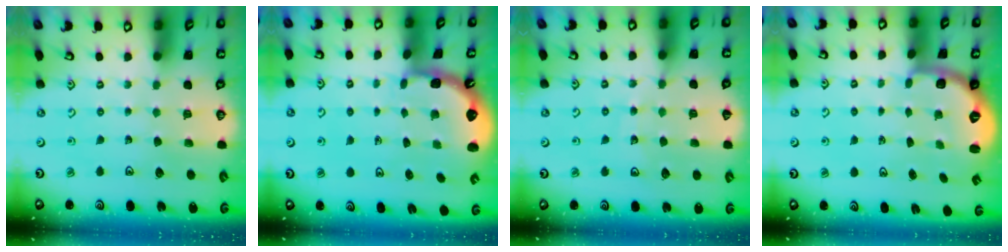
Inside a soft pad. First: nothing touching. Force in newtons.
{"total": 1.2, "press": 1.2, "slide": 0.1}
{"total": 9.1, "press": 8.8, "slide": 2.1}
{"total": 2.7, "press": 1.7, "slide": 2.1}